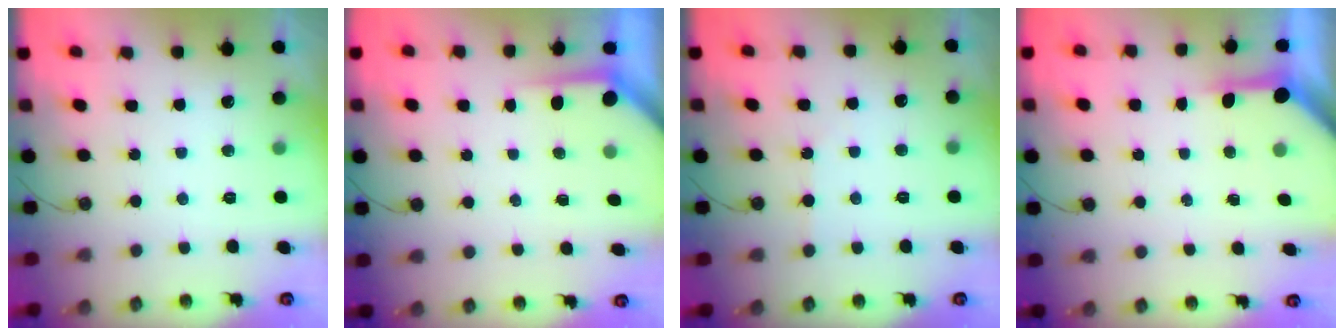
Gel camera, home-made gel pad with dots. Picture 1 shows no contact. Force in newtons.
{"total": 3.7, "press": 3.6, "slide": 0.4}
{"total": 1.6, "press": 1.5, "slide": 0.3}
{"total": 5.3, "press": 5.3, "slide": 0.4}